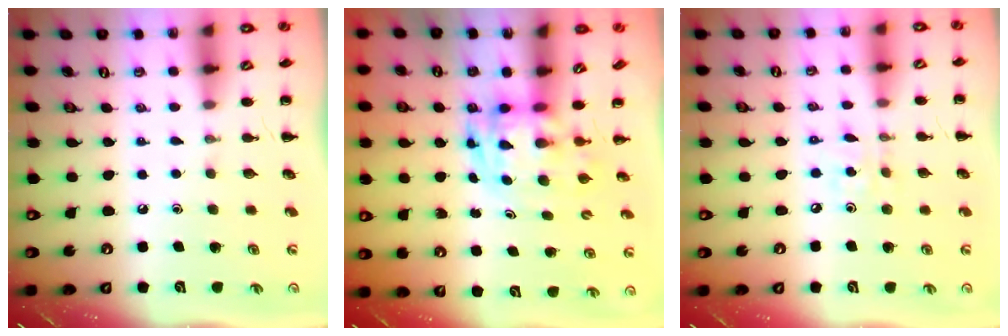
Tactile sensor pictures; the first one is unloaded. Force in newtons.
{"total": 3.5, "press": 3.4, "slide": 0.7}
{"total": 3.1, "press": 3.1, "slide": 0.5}